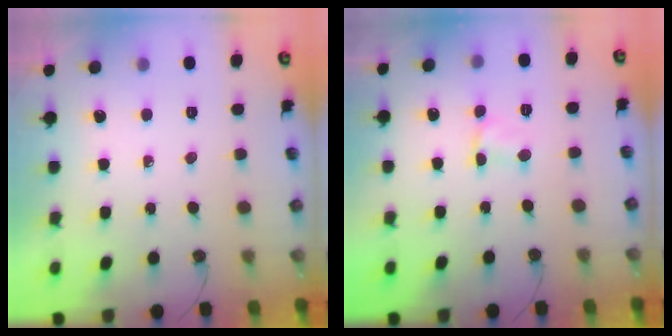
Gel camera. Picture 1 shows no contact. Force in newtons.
{"total": 2.3, "press": 2.3, "slide": 0.3}